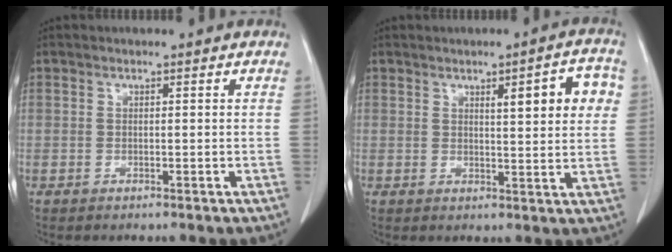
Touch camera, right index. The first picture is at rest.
{"total": 7.4, "force": [2.4, 1.3, 6.9], "torque": [-0.090, 0.009, 0.029]}